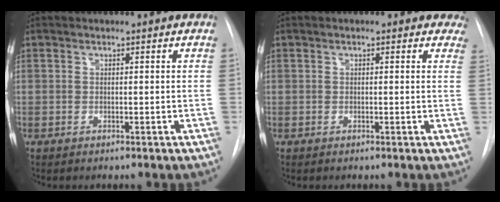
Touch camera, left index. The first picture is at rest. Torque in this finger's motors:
{"motor_torque": [1.04, -1.10, 0.01, -0.07]}